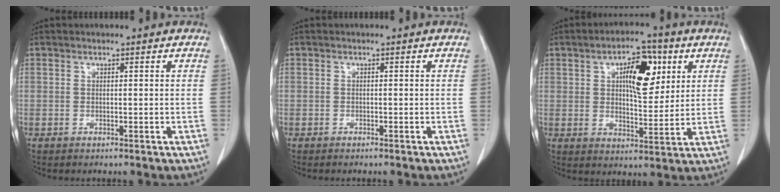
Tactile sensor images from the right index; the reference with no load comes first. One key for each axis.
{"total": 0.5, "fx": -0.5, "fy": 0.3, "fz": 0.1, "tx": -0.008, "ty": 0.001, "tz": -0.010}
{"total": 10.0, "fx": 3.6, "fy": 4.0, "fz": 8.5, "tx": -0.131, "ty": 0.013, "tz": 0.059}